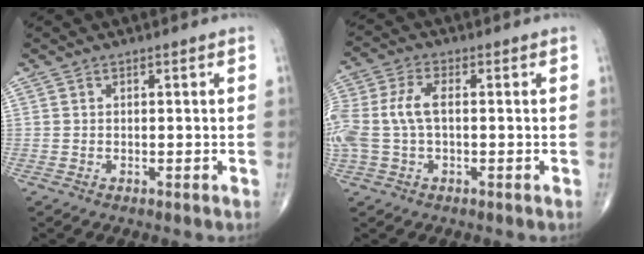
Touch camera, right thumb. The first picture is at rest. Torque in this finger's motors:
{"motor_torque": [0.39, 0.31, 0.93, 0.03, 0.12]}